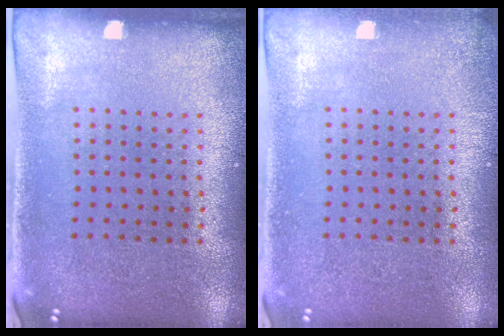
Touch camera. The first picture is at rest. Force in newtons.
{"total": 0.7, "press": 0.7, "slide": 0.0}